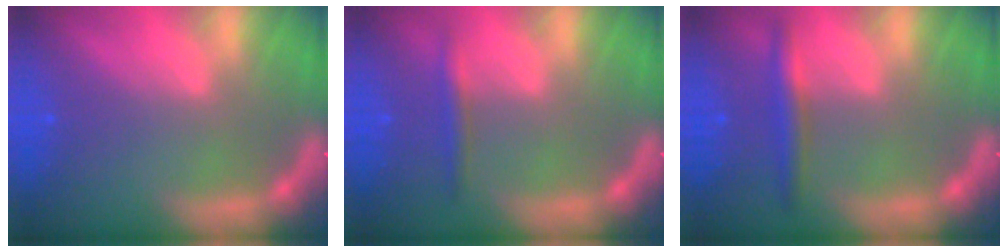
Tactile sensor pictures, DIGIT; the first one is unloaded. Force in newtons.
{"total": 1.9}
{"total": 3.0}